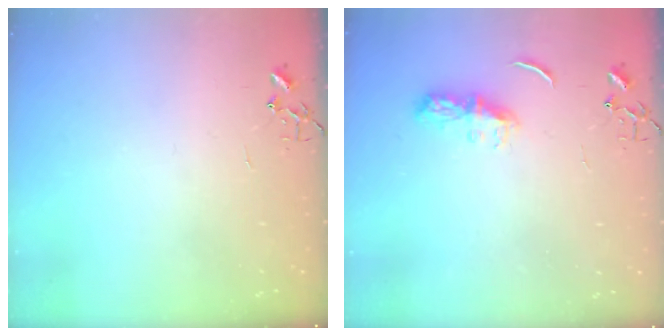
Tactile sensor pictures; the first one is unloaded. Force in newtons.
{"total": 6.7, "press": 6.6, "slide": 0.6}